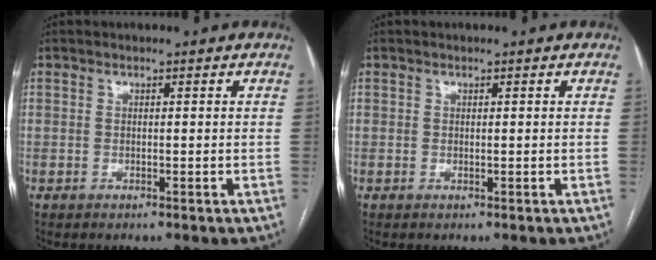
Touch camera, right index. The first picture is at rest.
{"total": 0.0}